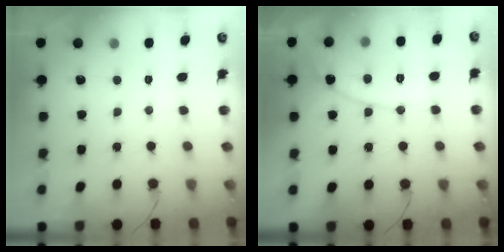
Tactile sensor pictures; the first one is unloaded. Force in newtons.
{"total": 10.0, "press": 9.9, "slide": 0.5}